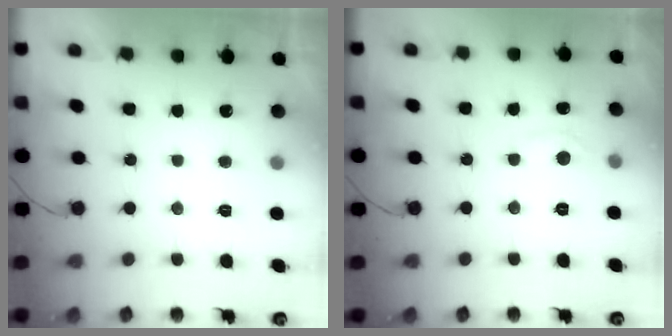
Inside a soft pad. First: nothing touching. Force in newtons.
{"total": 3.1, "press": 3.1, "slide": 0.4}